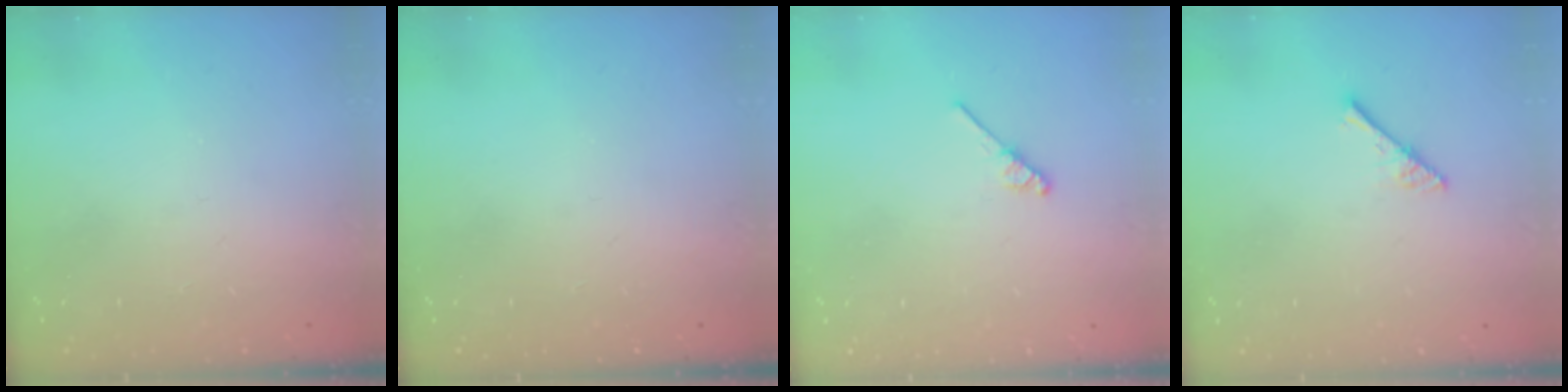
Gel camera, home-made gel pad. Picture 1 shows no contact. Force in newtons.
{"total": 0.0}
{"total": 3.7, "press": 3.7, "slide": 0.4}
{"total": 2.9, "press": 2.9, "slide": 0.2}